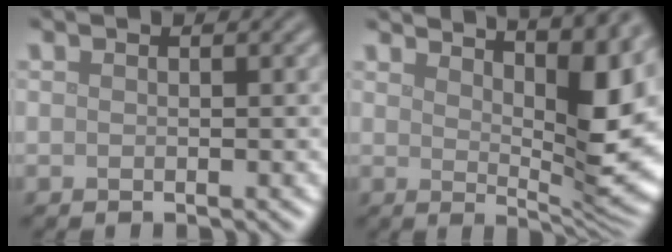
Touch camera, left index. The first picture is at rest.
{"total": 10.8, "force": [5.3, 3.1, 8.9], "torque": [-0.091, 0.018, 0.076]}